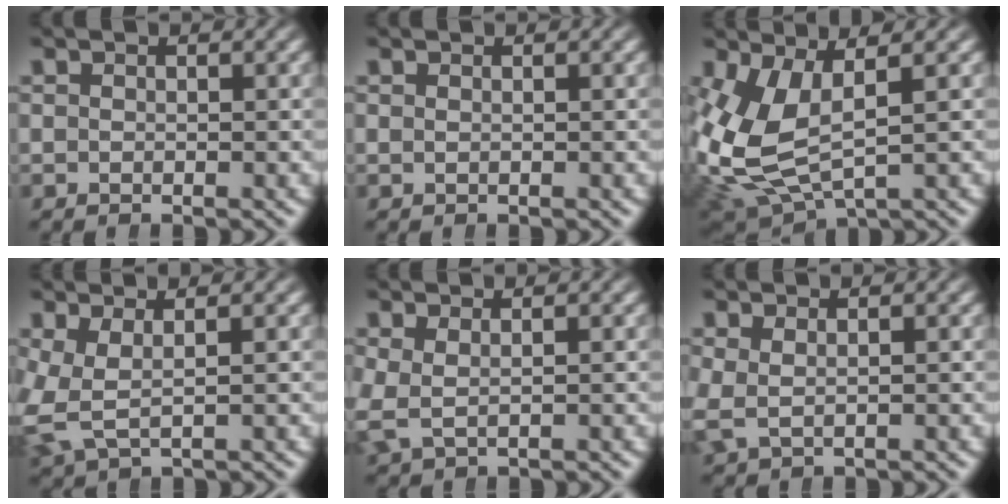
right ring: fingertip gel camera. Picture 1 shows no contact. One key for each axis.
{"total": 0.0}
{"total": 8.3, "fx": 0.4, "fy": 6.3, "fz": 5.4, "tx": -0.167, "ty": -0.035, "tz": 0.026}
{"total": 4.2, "fx": 0.4, "fy": 3.2, "fz": 2.7, "tx": -0.093, "ty": -0.022, "tz": 0.015}
{"total": 1.8, "fx": 0.6, "fy": 1.2, "fz": 1.2, "tx": -0.048, "ty": -0.017, "tz": 0.022}
{"total": 1.5, "fx": 0.6, "fy": 0.9, "fz": 1.0, "tx": -0.039, "ty": -0.015, "tz": 0.022}